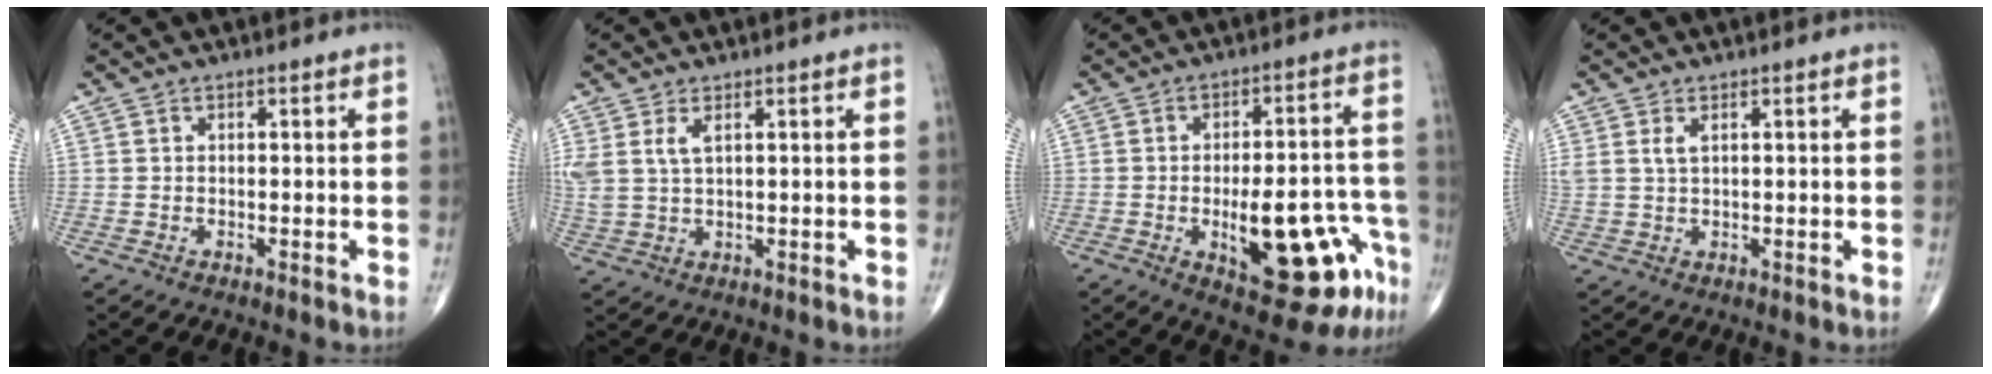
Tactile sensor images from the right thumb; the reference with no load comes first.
{"total": 4.6, "force": [1.9, 2.0, 3.7], "torque": [-0.095, 0.001, 0.048]}
{"total": 18.0, "force": [-7.2, 6.9, 15.0], "torque": [-0.156, 0.046, -0.080]}
{"total": 2.3, "force": [1.0, 1.0, 1.8], "torque": [-0.043, 0.004, 0.028]}